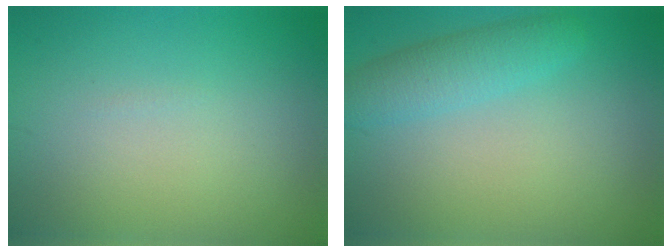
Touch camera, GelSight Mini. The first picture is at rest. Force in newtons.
{"total": 3.2, "press": 3.2, "slide": 0.1}